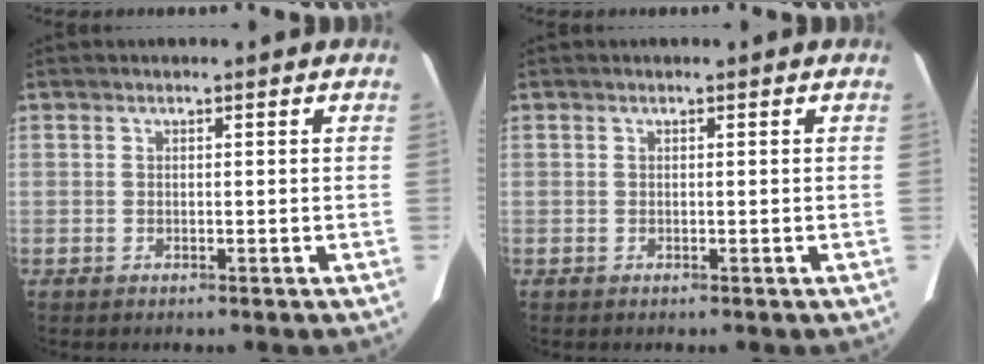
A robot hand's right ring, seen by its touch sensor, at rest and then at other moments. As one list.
[{"total": 0.0}]